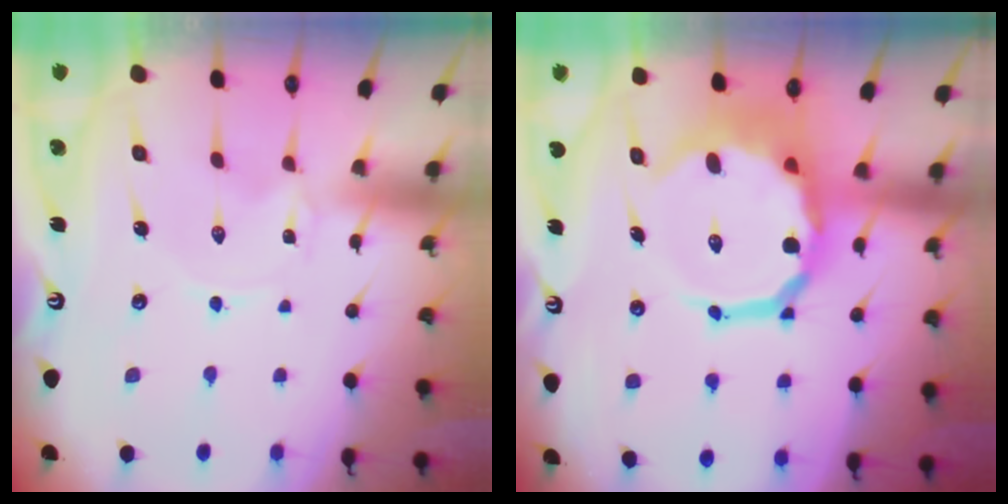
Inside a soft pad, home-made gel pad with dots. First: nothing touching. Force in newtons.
{"total": 14.4, "press": 13.9, "slide": 3.4}